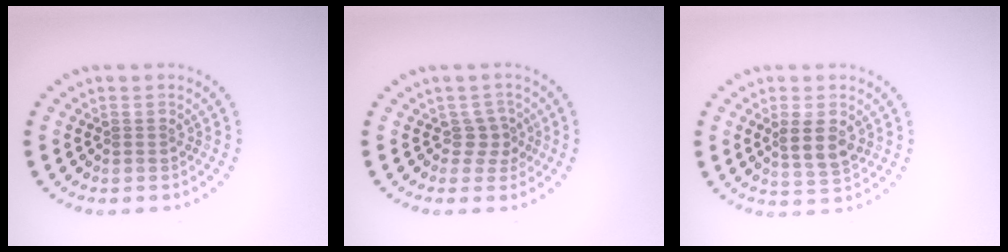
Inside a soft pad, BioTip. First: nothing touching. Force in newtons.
{"total": 2.0, "press": 1.4, "slide": 1.4}
{"total": 2.9, "press": 2.8, "slide": 0.9}